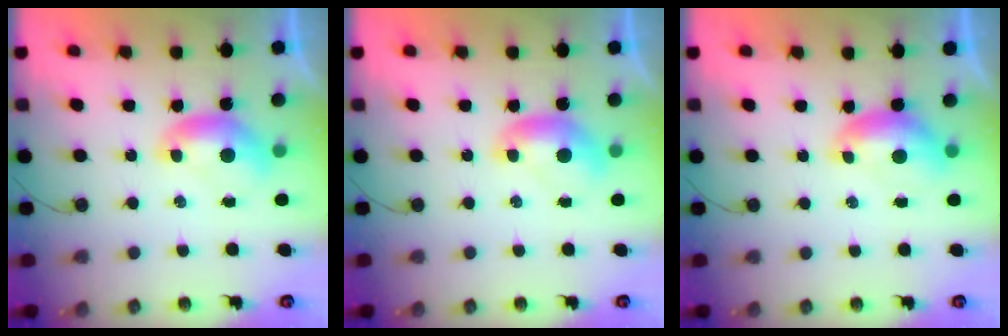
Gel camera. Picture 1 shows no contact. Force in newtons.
{"total": 0.0}
{"total": 0.9, "press": 0.7, "slide": 0.6}